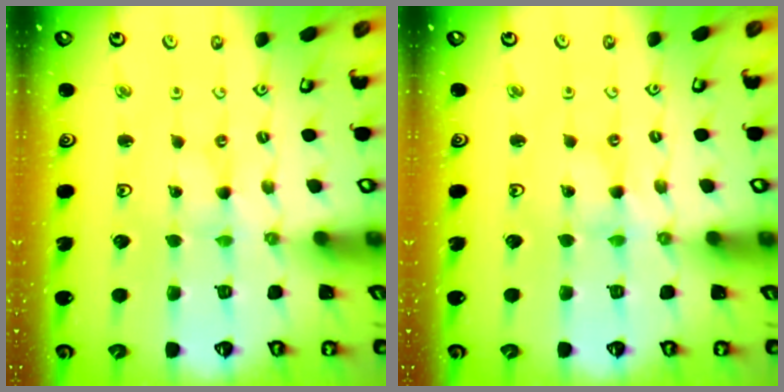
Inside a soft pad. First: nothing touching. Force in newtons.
{"total": 0.7, "press": 0.7, "slide": 0.1}